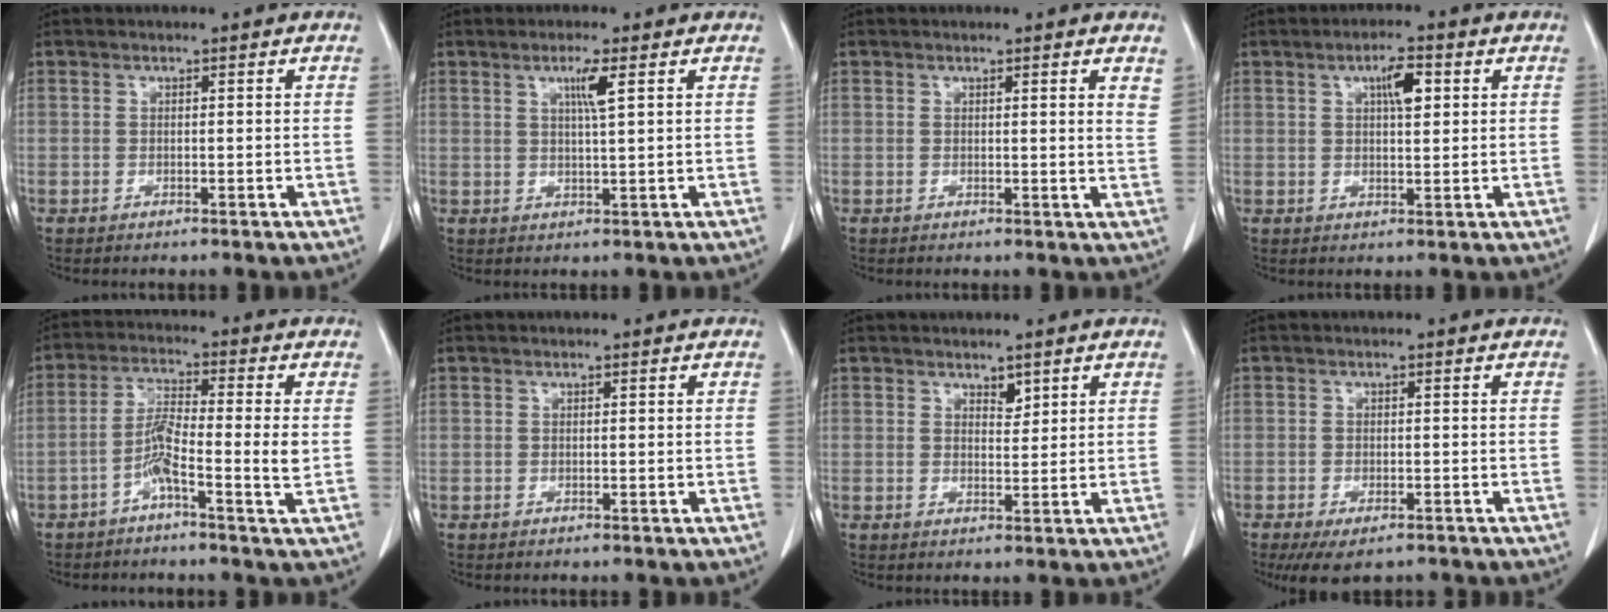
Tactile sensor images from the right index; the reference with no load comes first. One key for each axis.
{"total": 3.4, "fx": 1.4, "fy": -0.4, "fz": 3.0, "tx": -0.057, "ty": -0.004, "tz": 0.025}
{"total": 2.6, "fx": 1.9, "fy": 0.1, "fz": 1.8, "tx": -0.023, "ty": -0.008, "tz": 0.012}
{"total": 4.3, "fx": 1.6, "fy": 1.1, "fz": 3.8, "tx": -0.067, "ty": 0.005, "tz": 0.026}
{"total": 6.4, "fx": -2.0, "fy": -0.3, "fz": 6.0, "tx": -0.118, "ty": 0.010, "tz": -0.040}
{"total": 0.0}
{"total": 1.8, "fx": 1.3, "fy": 0.8, "fz": 0.9, "tx": -0.013, "ty": -0.005, "tz": 0.022}
{"total": 6.3, "fx": -4.6, "fy": 2.4, "fz": 3.6, "tx": -0.055, "ty": -0.010, "tz": -0.069}